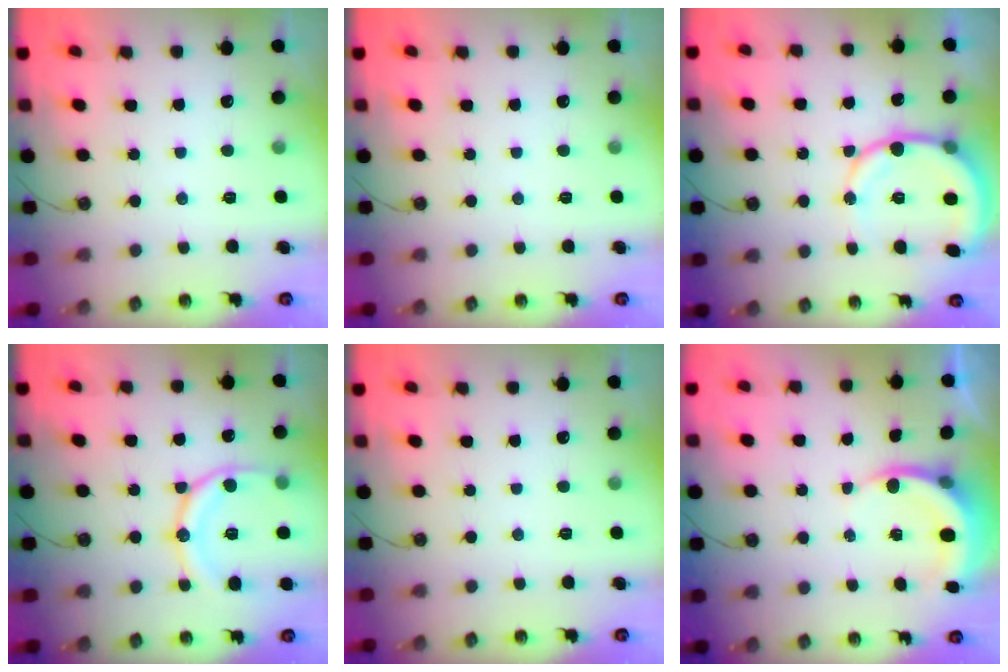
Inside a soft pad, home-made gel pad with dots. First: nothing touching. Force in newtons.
{"total": 0.0}
{"total": 11.3, "press": 11.0, "slide": 2.3}
{"total": 14.3, "press": 14.2, "slide": 1.4}
{"total": 0.0}
{"total": 4.6, "press": 4.6, "slide": 0.4}